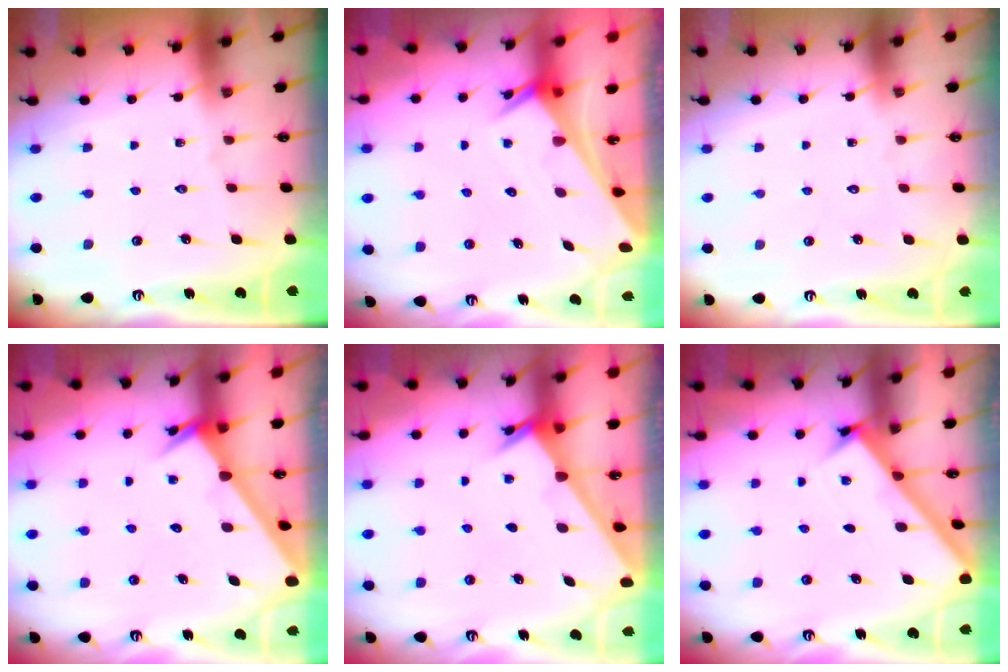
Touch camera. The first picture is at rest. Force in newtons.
{"total": 2.6, "press": 2.6, "slide": 0.1}
{"total": 1.6, "press": 1.6, "slide": 0.1}
{"total": 2.7, "press": 2.7, "slide": 0.3}
{"total": 2.3, "press": 2.3, "slide": 0.2}
{"total": 2.8, "press": 2.7, "slide": 0.3}